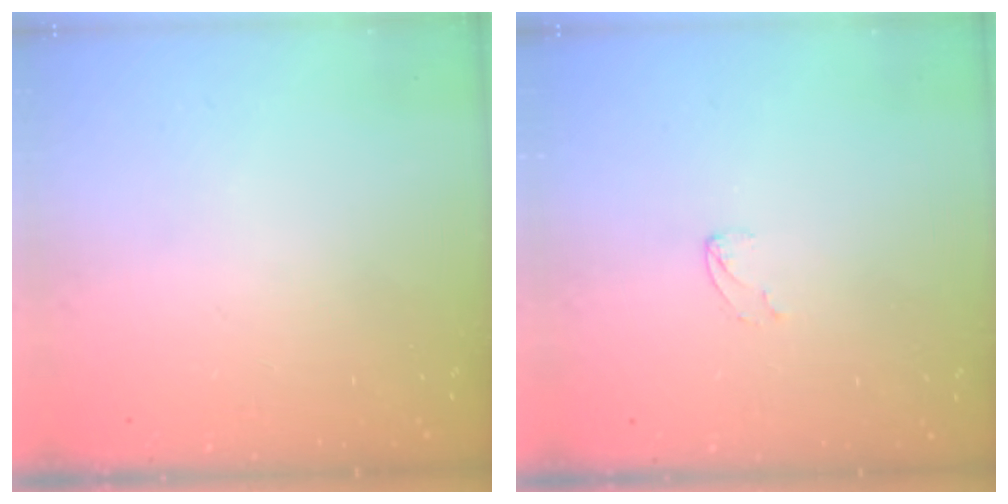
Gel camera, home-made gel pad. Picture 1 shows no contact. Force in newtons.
{"total": 2.4, "press": 2.4, "slide": 0.2}